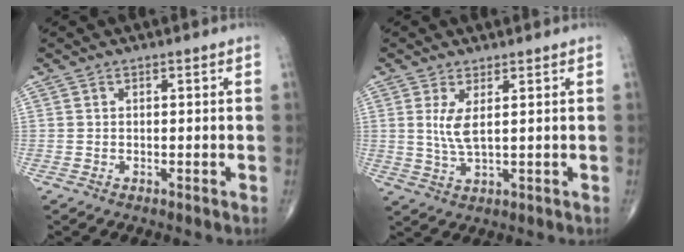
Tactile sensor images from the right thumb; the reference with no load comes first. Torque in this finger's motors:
{"motor_torque": [-0.08, 0.07, 0.49, 0.09, 0.01]}